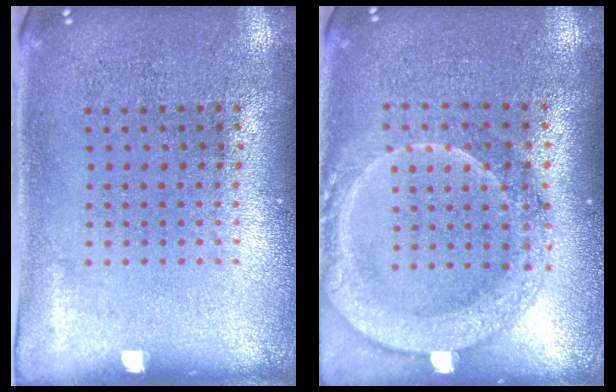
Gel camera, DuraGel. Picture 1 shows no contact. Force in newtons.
{"total": 2.0, "press": 1.8, "slide": 0.7}